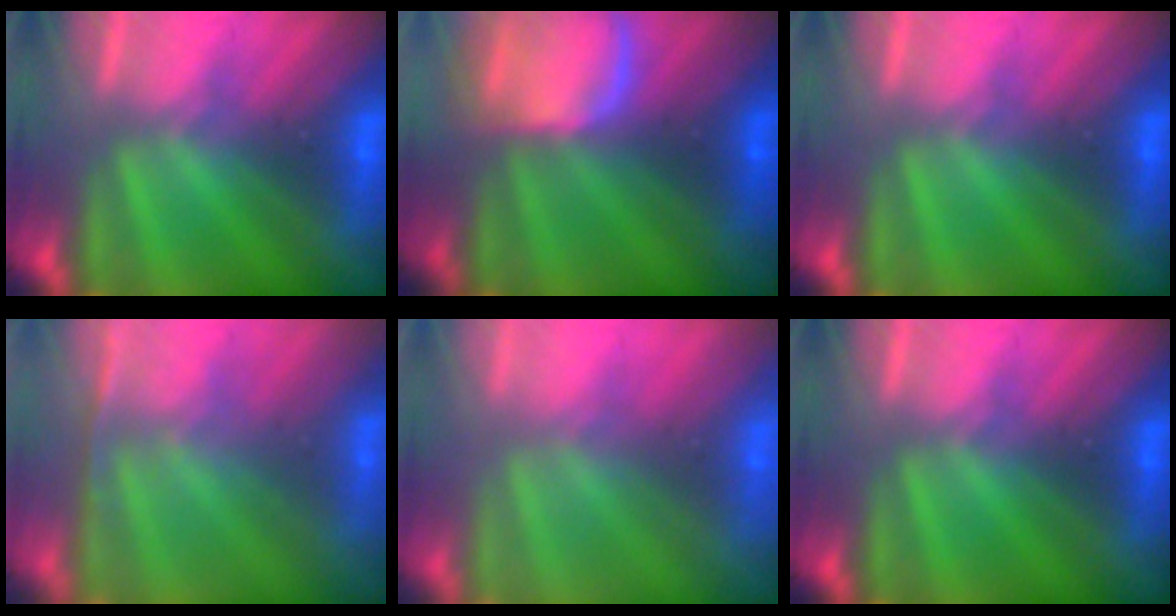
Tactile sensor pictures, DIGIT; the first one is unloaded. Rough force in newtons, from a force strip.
{"total": 8.2}
{"total": 0.0}
{"total": 1.4}
{"total": 8.6}
{"total": 0.0}